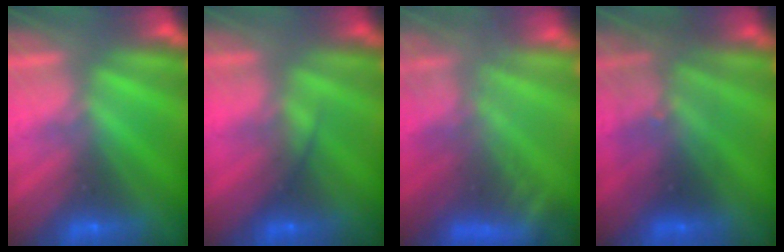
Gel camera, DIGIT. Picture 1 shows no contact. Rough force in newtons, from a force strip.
{"total": 2.3}
{"total": 9.1}
{"total": 2.8}